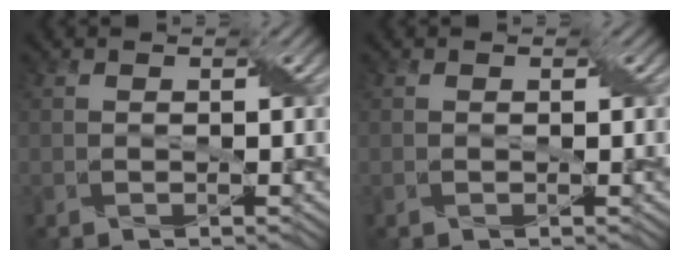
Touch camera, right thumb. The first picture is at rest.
{"total": 0.6, "force": [0.3, 0.4, 0.3], "torque": [-0.001, 0.000, 0.003]}